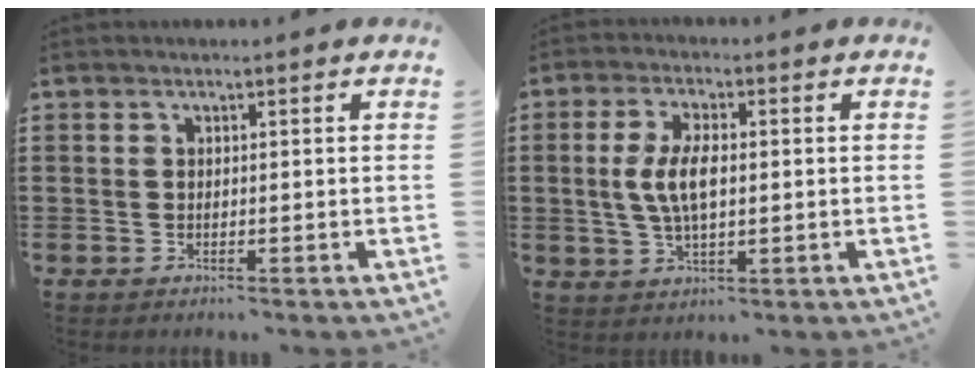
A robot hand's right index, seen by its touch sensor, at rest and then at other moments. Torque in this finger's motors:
{"motor_torque": [0.58, 0.20, 0.60, 0.16]}